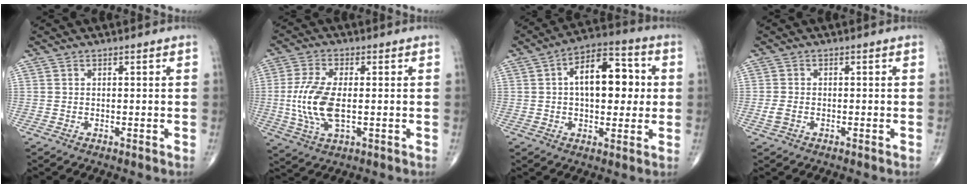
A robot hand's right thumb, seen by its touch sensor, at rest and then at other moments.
{"total": 10.8, "force": [-0.6, 4.9, 9.6], "torque": [-0.212, -0.004, -0.009]}
{"total": 14.1, "force": [1.8, 7.6, 11.8], "torque": [-0.143, 0.019, 0.020]}
{"total": 2.0, "force": [-0.6, 1.3, 1.5], "torque": [-0.037, 0.005, -0.013]}